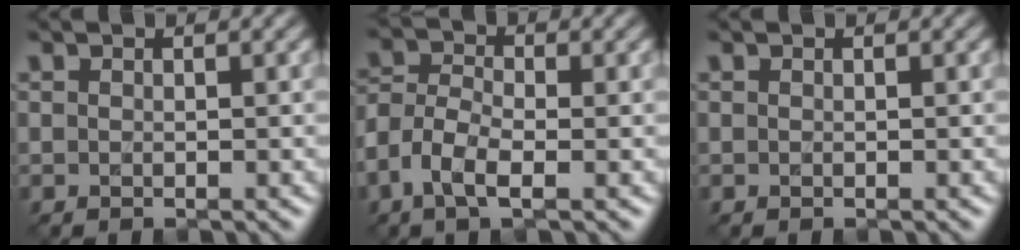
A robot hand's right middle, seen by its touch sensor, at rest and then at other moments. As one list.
[{"total": 4.0, "force": [-2.4, 1.9, 2.6], "torque": [-0.063, -0.004, -0.051]}, {"total": 0.0}]